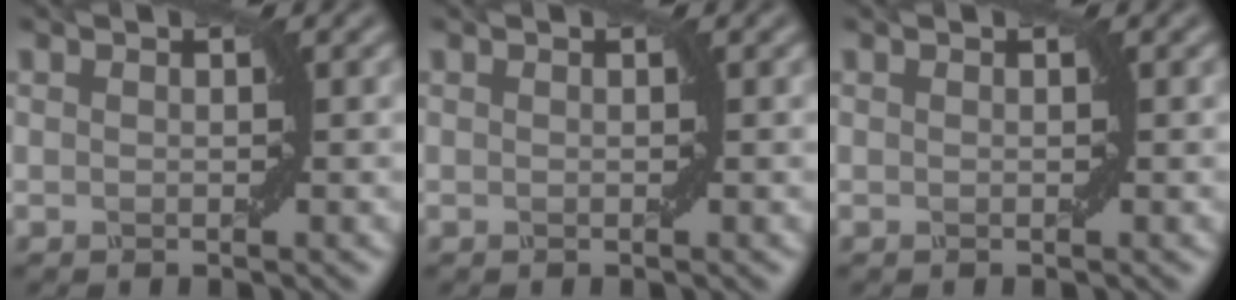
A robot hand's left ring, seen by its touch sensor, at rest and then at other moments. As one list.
[{"total": 0.0}, {"total": 0.0}]